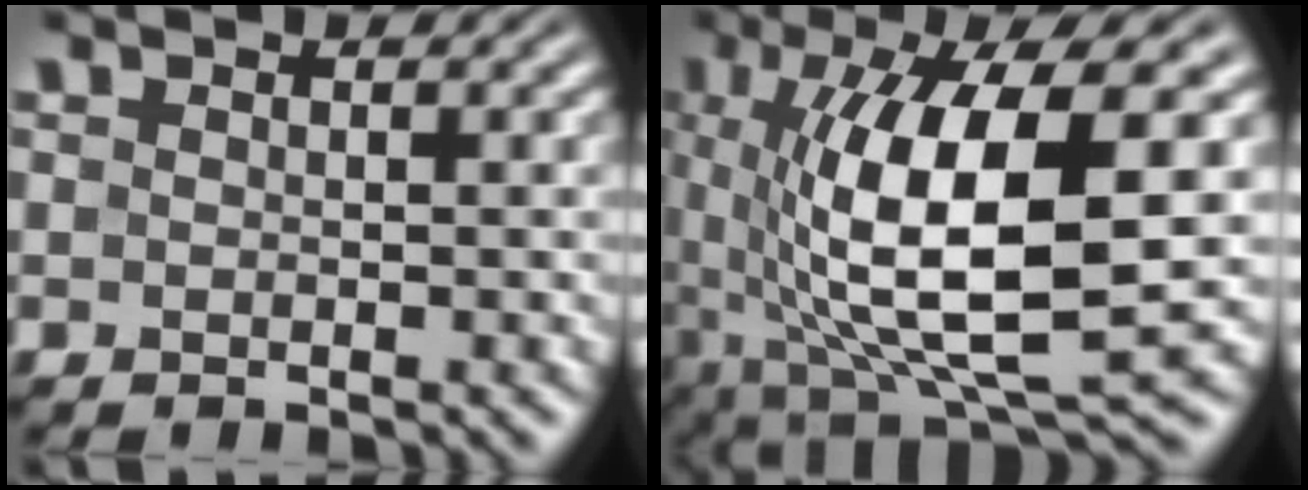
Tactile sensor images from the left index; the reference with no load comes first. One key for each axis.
{"total": 12.1, "fx": 0.7, "fy": 4.0, "fz": 11.5, "tx": -0.210, "ty": -0.011, "tz": 0.019}